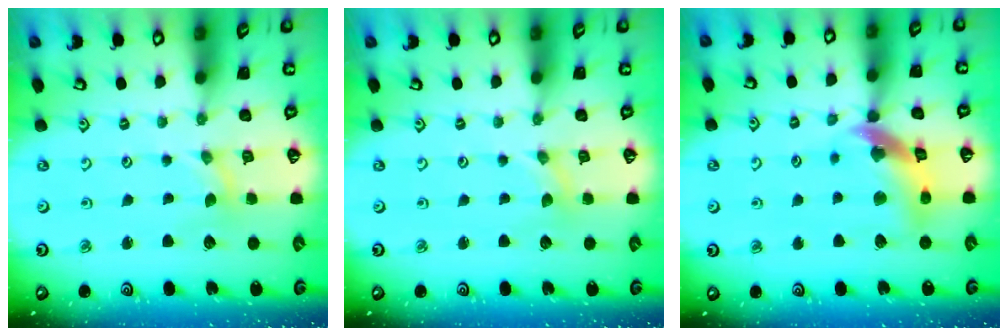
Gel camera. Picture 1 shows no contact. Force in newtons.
{"total": 0.0}
{"total": 14.1, "press": 14.1, "slide": 1.6}